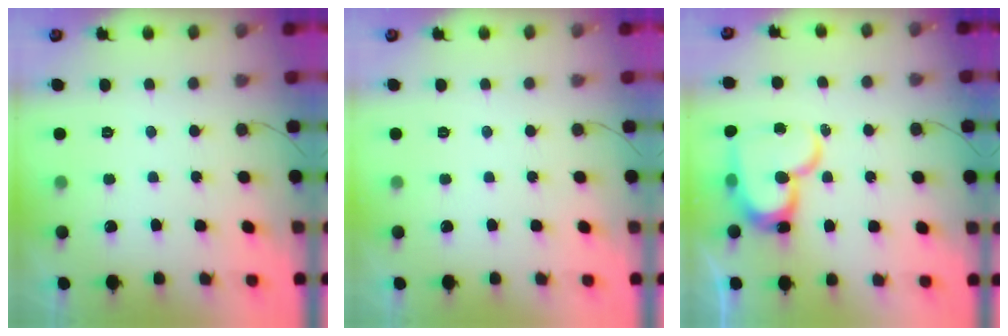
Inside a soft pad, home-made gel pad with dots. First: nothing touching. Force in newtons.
{"total": 0.0}
{"total": 17.1, "press": 17.1, "slide": 1.7}